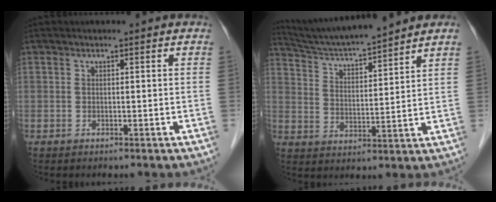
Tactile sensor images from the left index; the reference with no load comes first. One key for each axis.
{"total": 12.3, "fx": 11.4, "fy": -0.3, "fz": 4.4, "tx": -0.084, "ty": 0.013, "tz": 0.197}